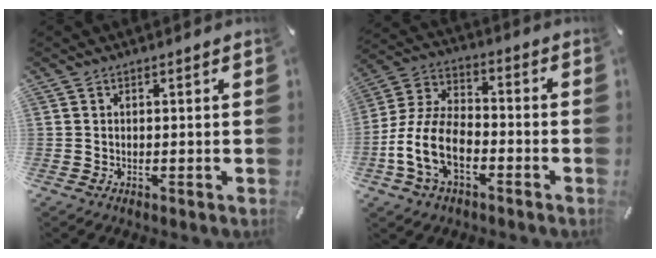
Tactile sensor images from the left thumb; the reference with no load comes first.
{"total": 13.3, "force": [-5.7, 7.7, 9.2], "torque": [-0.205, 0.016, -0.109]}